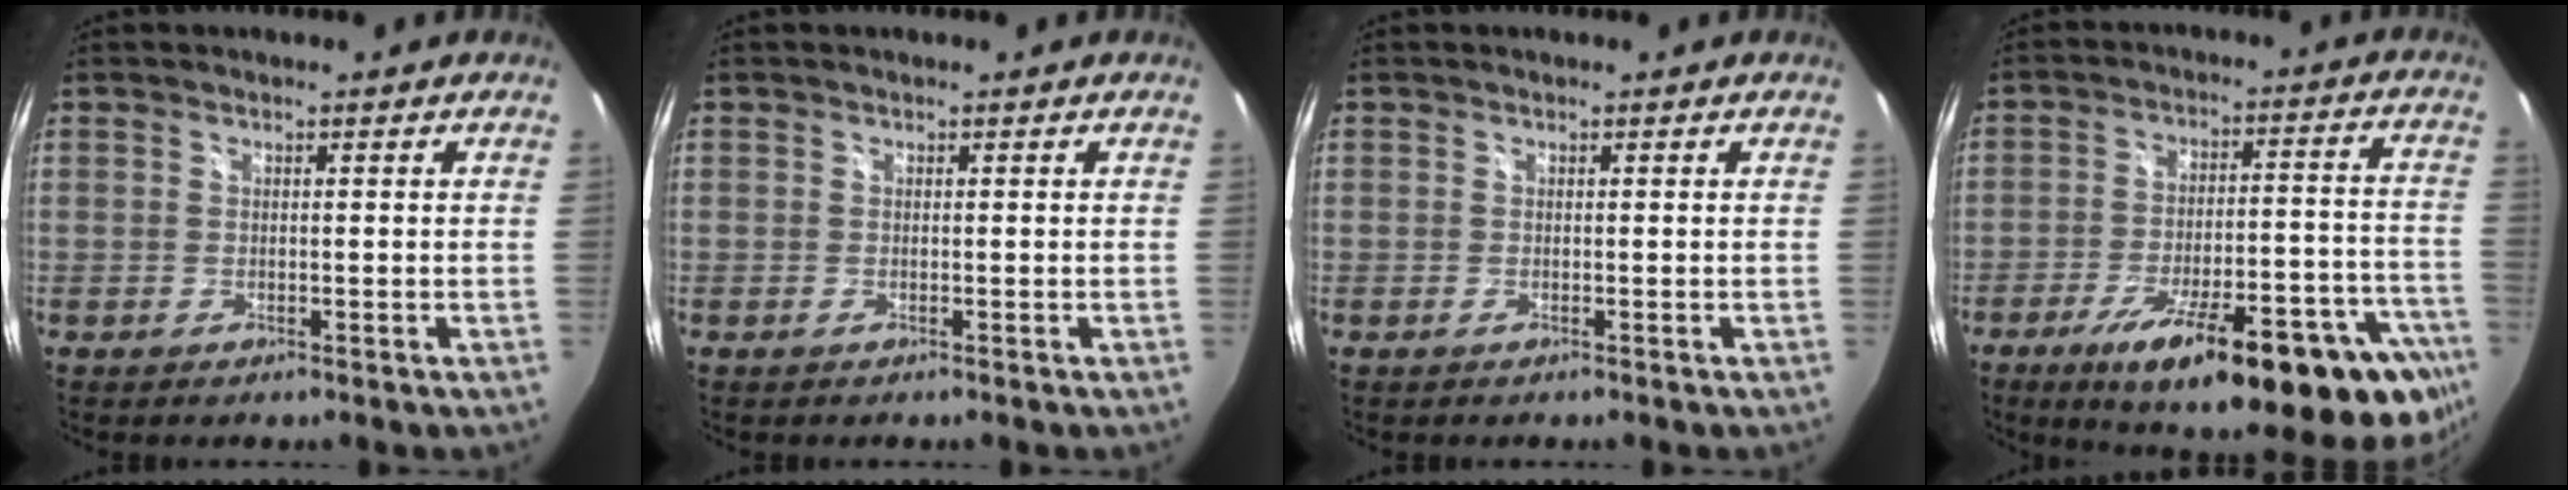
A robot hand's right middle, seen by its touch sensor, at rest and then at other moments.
{"total": 0.0}
{"total": 0.0}
{"total": 29.4, "force": [-19.2, 7.3, 21.0], "torque": [-0.282, -0.022, -0.259]}